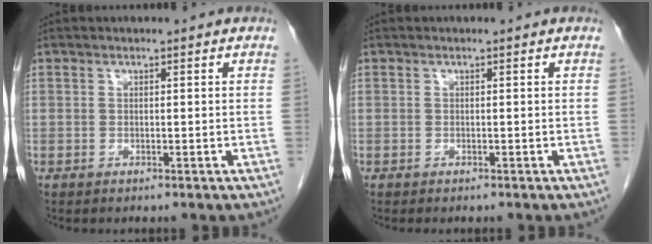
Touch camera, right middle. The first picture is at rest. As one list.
[{"total": 0.6, "force": [-0.6, 0.1, 0.2], "torque": [-0.008, -0.002, -0.009]}]